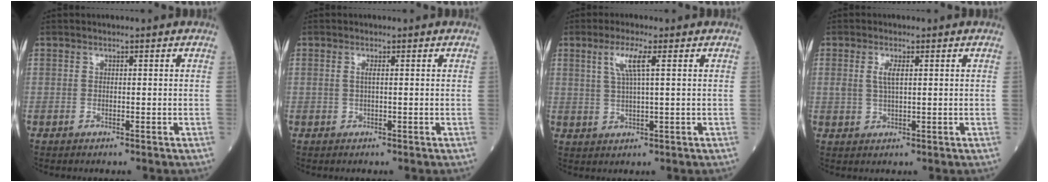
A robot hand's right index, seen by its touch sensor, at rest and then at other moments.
{"total": 0.9, "force": [0.2, 0.2, 0.9], "torque": [-0.024, 0.000, 0.002]}
{"total": 4.6, "force": [1.8, 0.1, 4.3], "torque": [-0.088, 0.005, 0.036]}
{"total": 2.7, "force": [0.8, 0.8, 2.5], "torque": [-0.055, 0.002, 0.018]}